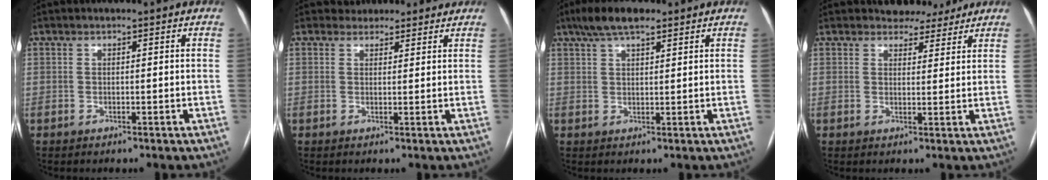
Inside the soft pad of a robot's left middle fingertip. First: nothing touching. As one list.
[{"total": 4.9, "force": [4.3, 2.3, -0.1], "torque": [0.012, 0.014, 0.045]}, {"total": 6.2, "force": [4.4, 1.7, 4.0], "torque": [-0.082, 0.023, 0.078]}, {"total": 4.2, "force": [3.7, 1.9, 0.3], "torque": [0.000, 0.003, 0.044]}]